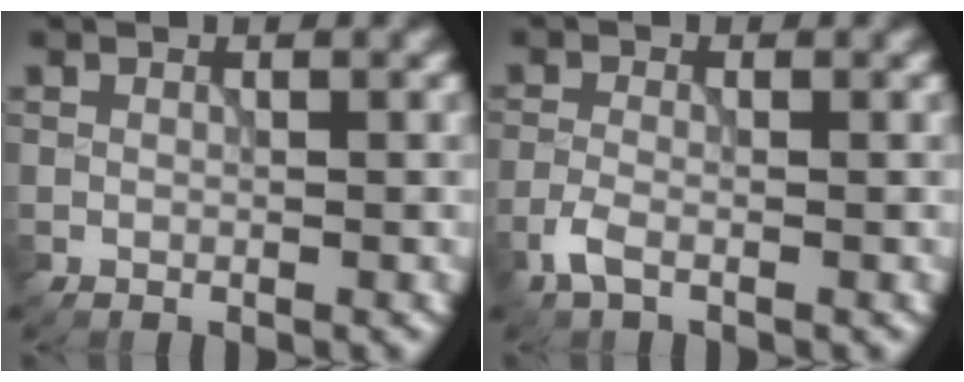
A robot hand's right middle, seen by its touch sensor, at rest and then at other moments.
{"total": 1.9, "force": [-1.2, 0.6, 1.4], "torque": [-0.037, -0.001, -0.032]}